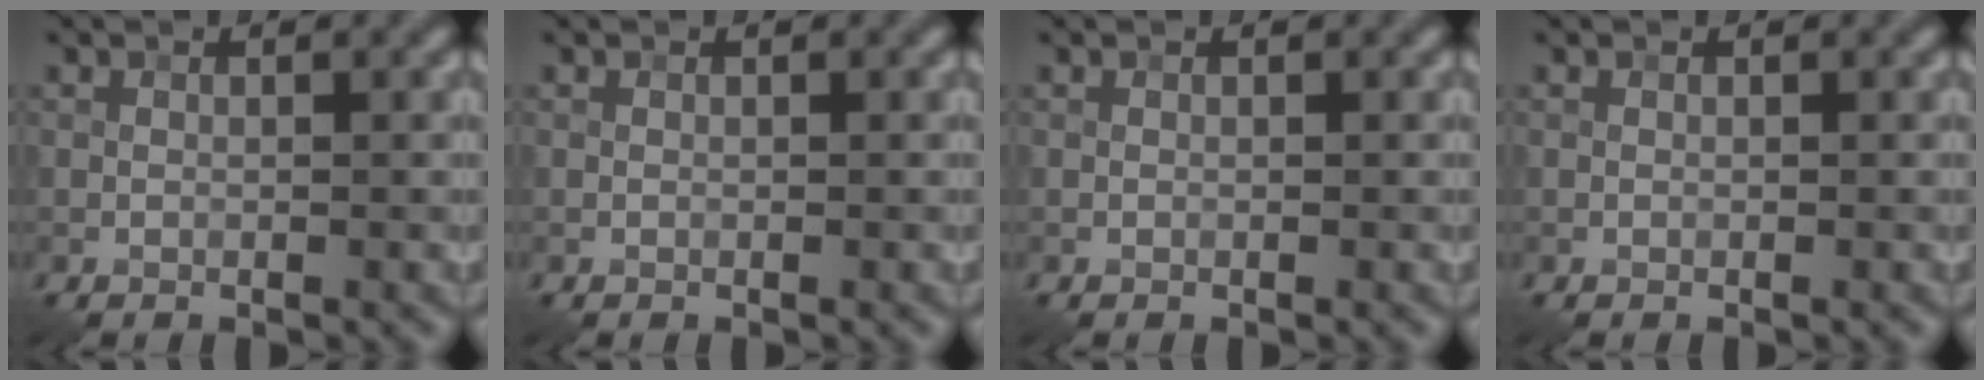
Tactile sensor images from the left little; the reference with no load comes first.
{"total": 0.0}
{"total": 0.0}
{"total": 0.0}